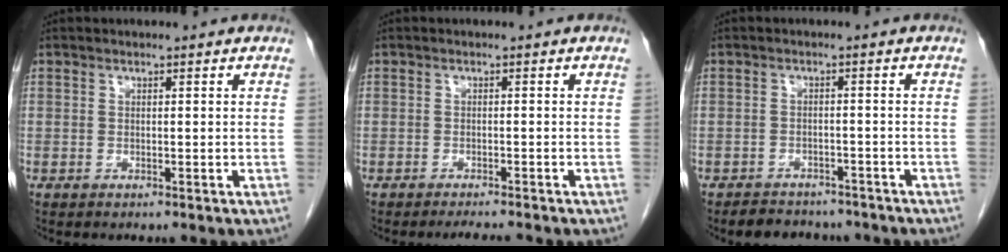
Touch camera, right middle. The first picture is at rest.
{"total": 3.1, "force": [-2.8, -0.1, 1.2], "torque": [-0.020, -0.009, -0.038]}
{"total": 6.8, "force": [-6.0, 2.8, 1.5], "torque": [-0.019, 0.004, -0.075]}